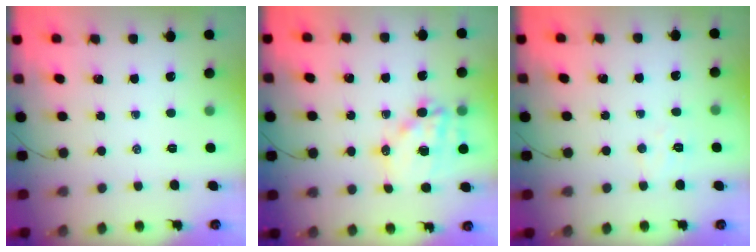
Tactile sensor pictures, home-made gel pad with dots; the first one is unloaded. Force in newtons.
{"total": 14.3, "press": 13.9, "slide": 3.6}
{"total": 4.6, "press": 4.5, "slide": 0.9}